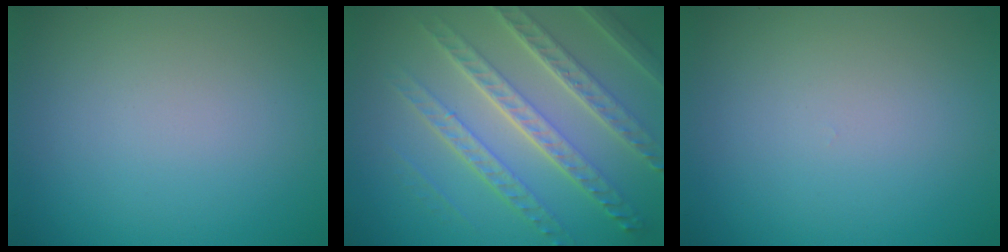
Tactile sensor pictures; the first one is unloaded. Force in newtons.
{"total": 7.6, "press": 5.4, "slide": 5.3}
{"total": 0.0}